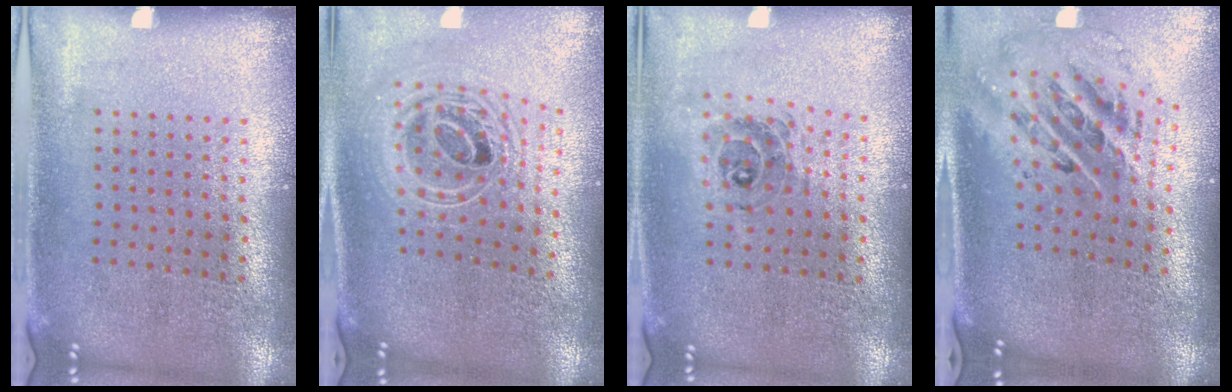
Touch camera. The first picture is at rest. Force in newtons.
{"total": 2.4, "press": 1.8, "slide": 1.6}
{"total": 0.8, "press": 0.8, "slide": 0.1}
{"total": 2.7, "press": 1.8, "slide": 1.9}